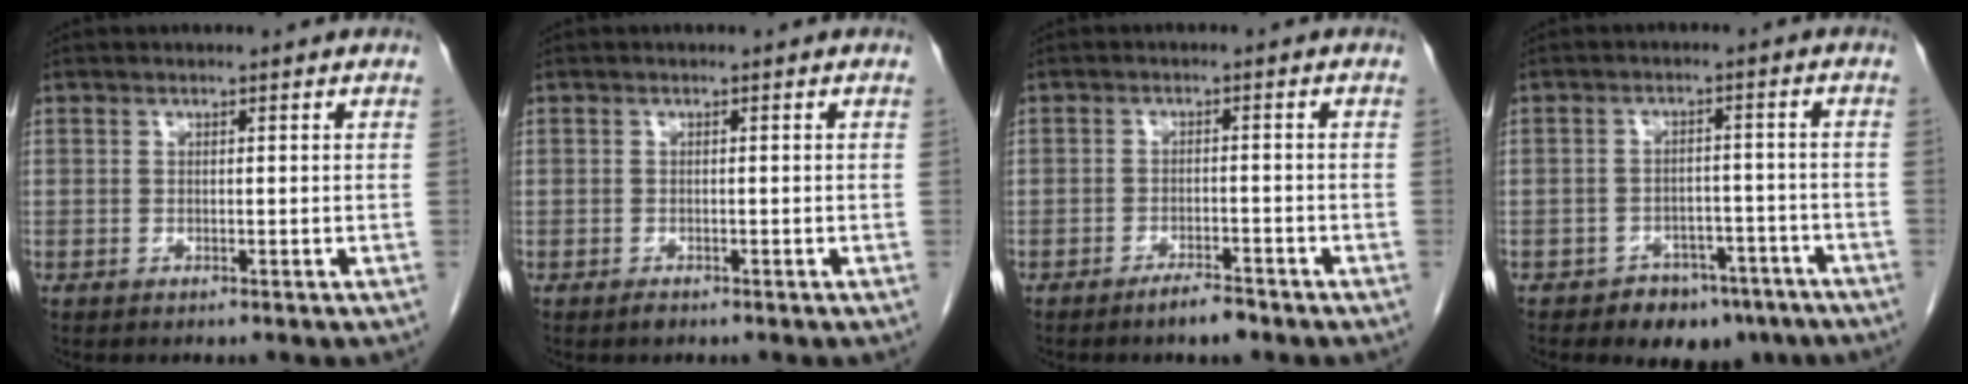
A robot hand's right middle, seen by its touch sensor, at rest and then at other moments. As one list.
[{"total": 0.6, "force": [-0.5, 0.2, 0.3], "torque": [-0.006, -0.001, -0.007]}, {"total": 3.2, "force": [-2.6, 0.5, 1.9], "torque": [-0.035, -0.003, -0.042]}, {"total": 7.3, "force": [-5.3, 4.4, 2.5], "torque": [-0.023, 0.014, -0.071]}]